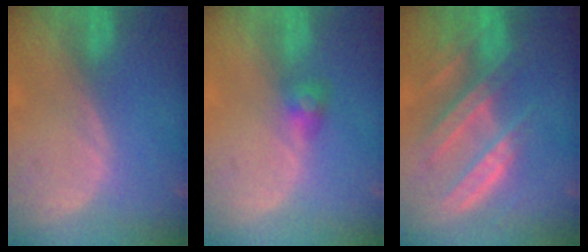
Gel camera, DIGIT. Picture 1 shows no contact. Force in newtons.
{"total": 2.5, "press": 2.5, "slide": 0.2}
{"total": 8.8, "press": 8.0, "slide": 3.6}